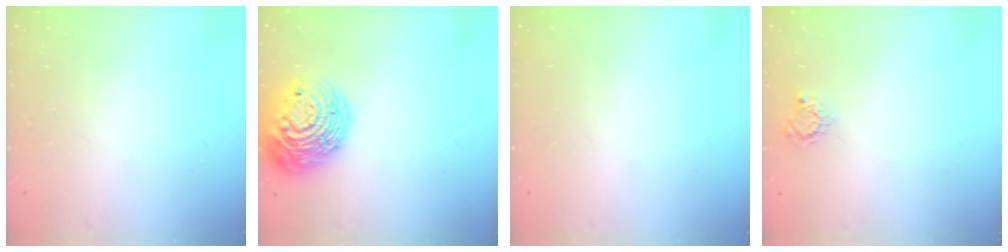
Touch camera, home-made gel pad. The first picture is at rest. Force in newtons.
{"total": 16.8, "press": 16.7, "slide": 1.3}
{"total": 0.0}
{"total": 3.7, "press": 3.7, "slide": 0.3}